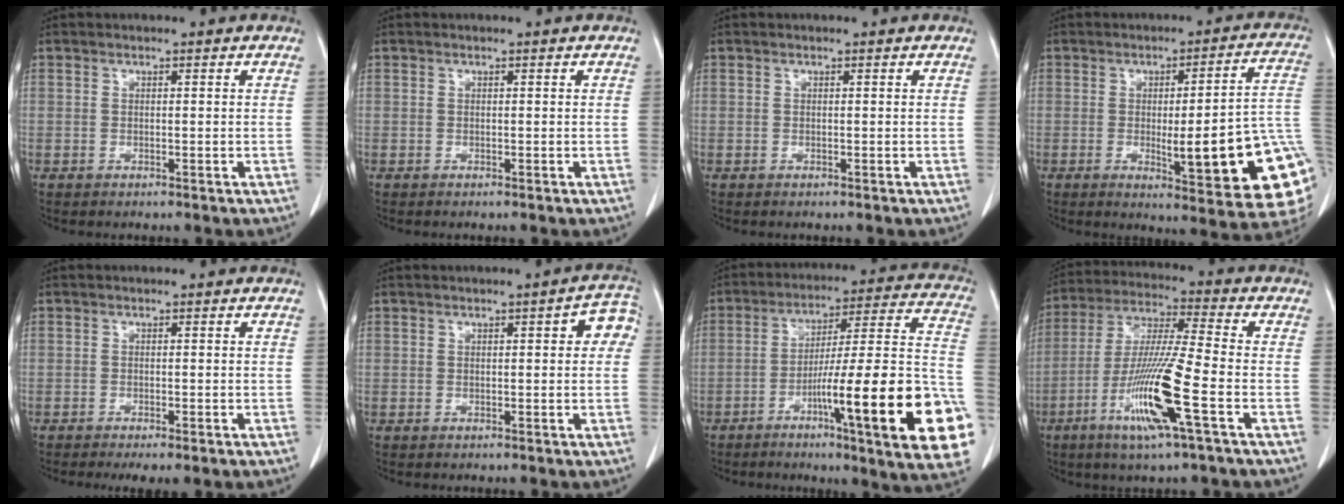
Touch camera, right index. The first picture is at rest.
{"total": 0.0}
{"total": 0.0}
{"total": 19.4, "force": [-3.6, 2.3, 18.9], "torque": [-0.158, 0.005, -0.033]}
{"total": 4.3, "force": [-3.1, 0.9, 2.8], "torque": [-0.037, -0.010, -0.042]}
{"total": 4.0, "force": [0.8, 1.3, 3.7], "torque": [-0.032, 0.017, 0.002]}
{"total": 26.2, "force": [-8.9, 1.5, 24.6], "torque": [-0.261, -0.001, -0.131]}
{"total": 14.1, "force": [-5.5, -0.4, 13.0], "torque": [-0.264, -0.019, -0.108]}